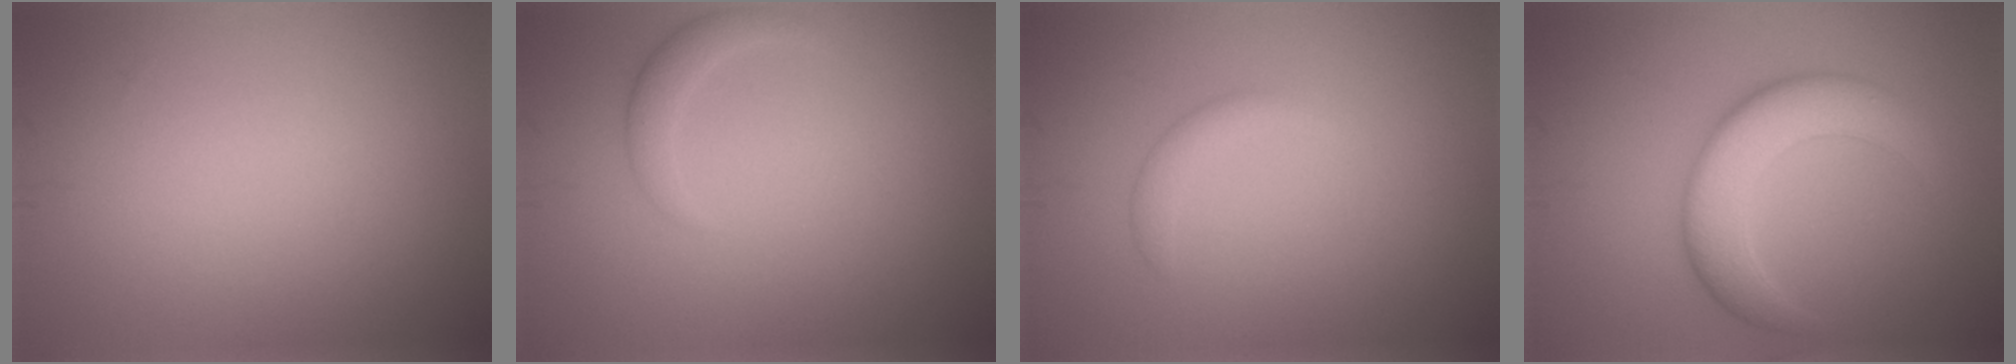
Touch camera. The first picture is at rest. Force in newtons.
{"total": 1.5, "press": 1.5, "slide": 0.2}
{"total": 1.5, "press": 1.5, "slide": 0.1}
{"total": 6.0, "press": 6.0, "slide": 0.2}